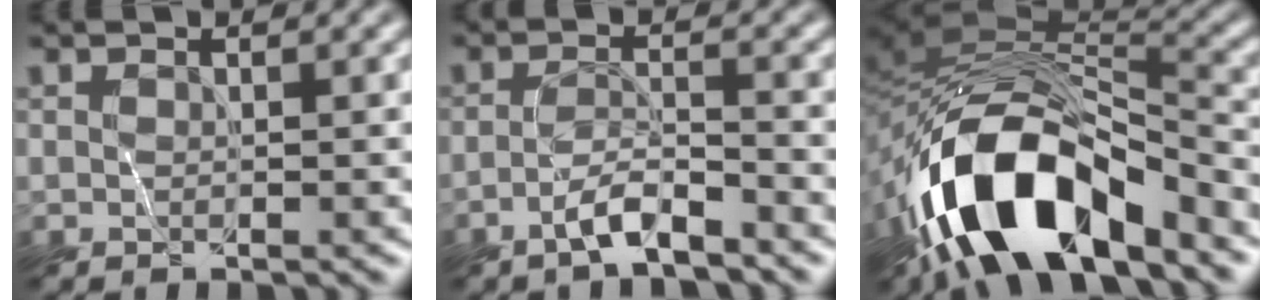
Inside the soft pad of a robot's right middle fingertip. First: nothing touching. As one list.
[{"total": 2.9, "force": [-2.6, -0.1, 1.3], "torque": [-0.030, 0.005, -0.057]}, {"total": 12.5, "force": [-7.8, 5.4, 8.1], "torque": [-0.139, -0.005, -0.141]}]